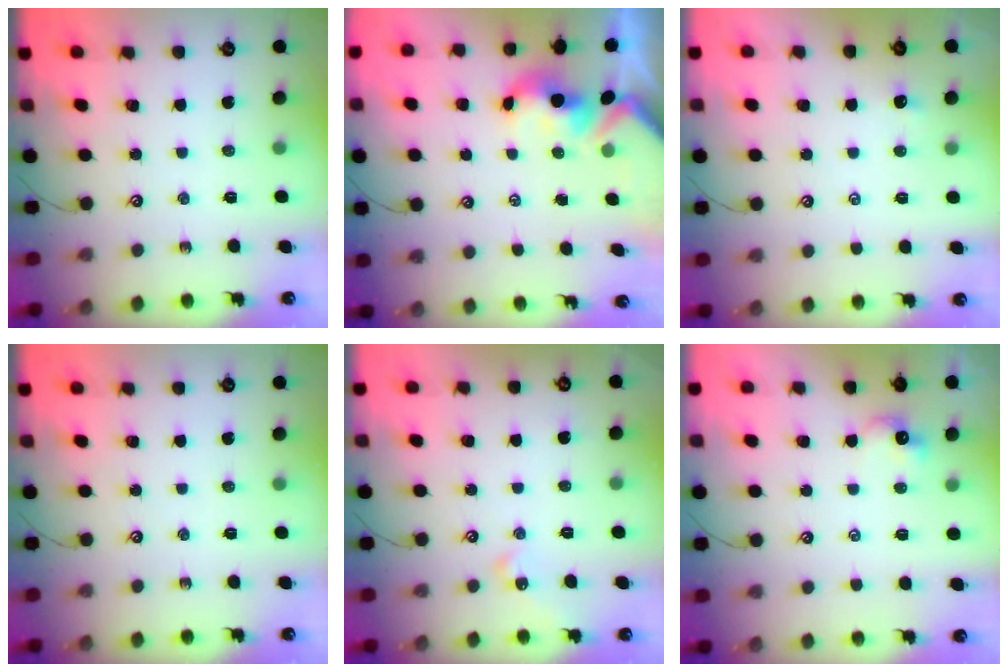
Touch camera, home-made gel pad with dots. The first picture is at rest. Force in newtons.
{"total": 2.1, "press": 2.0, "slide": 0.7}
{"total": 2.6, "press": 2.6, "slide": 0.2}
{"total": 0.0}
{"total": 5.4, "press": 5.4, "slide": 0.5}
{"total": 1.2, "press": 1.1, "slide": 0.5}